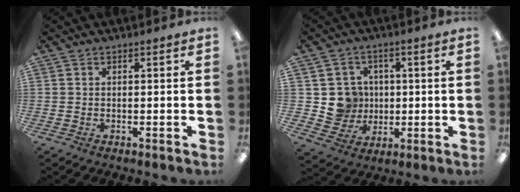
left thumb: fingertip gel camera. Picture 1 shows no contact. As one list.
[{"total": 8.0, "force": [0.6, 7.8, 1.2], "torque": [-0.024, 0.008, 0.024]}]